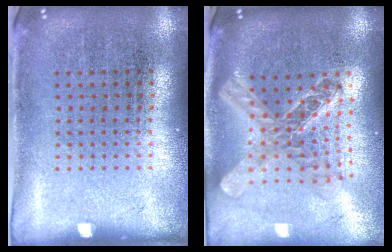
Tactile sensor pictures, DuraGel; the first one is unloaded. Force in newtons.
{"total": 2.3, "press": 1.8, "slide": 1.4}